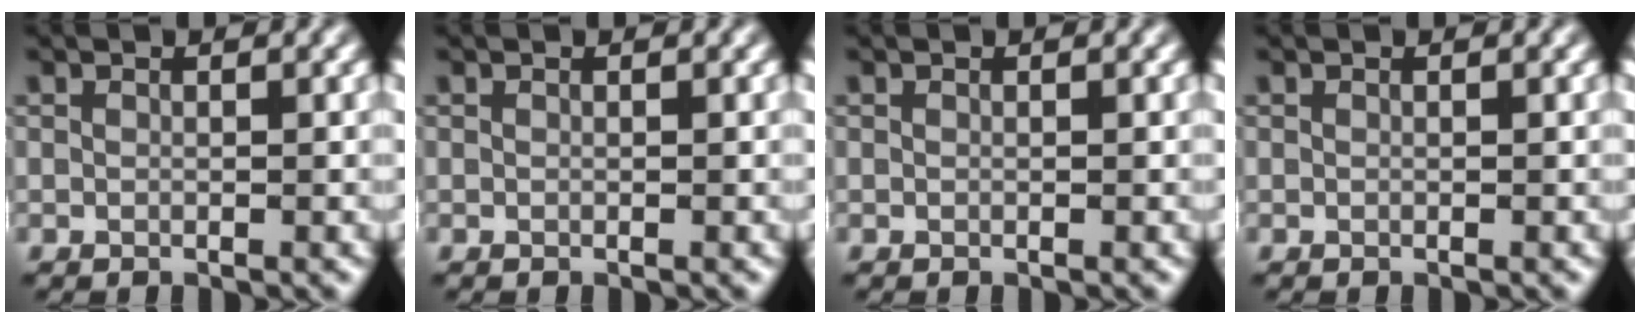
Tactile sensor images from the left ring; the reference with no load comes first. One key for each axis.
{"total": 0.0}
{"total": 0.0}
{"total": 0.0}